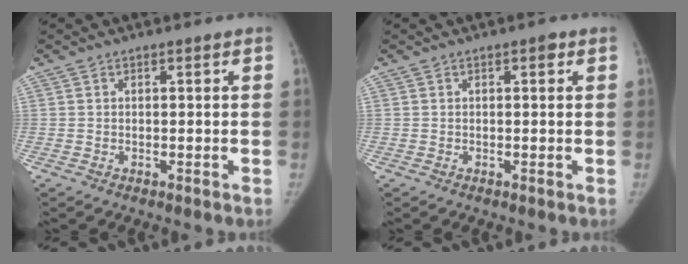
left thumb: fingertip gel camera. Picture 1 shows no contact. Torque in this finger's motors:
{"motor_torque": [0.20, -0.03, 0.38, -0.18, 0.04]}